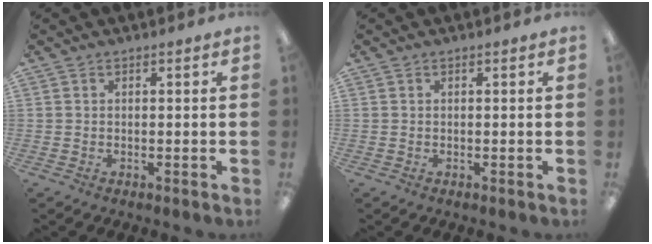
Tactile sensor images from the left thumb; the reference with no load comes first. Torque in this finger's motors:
{"motor_torque": [0.00, 0.00, 0.00, 0.00, 0.00]}